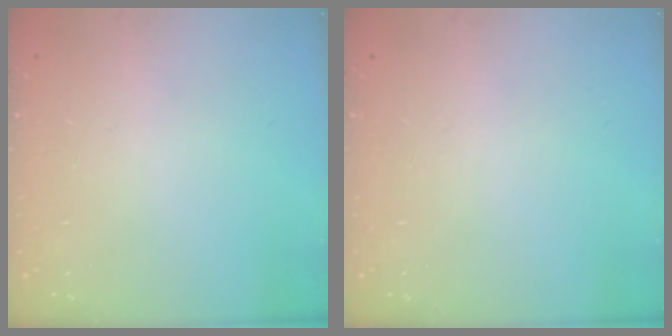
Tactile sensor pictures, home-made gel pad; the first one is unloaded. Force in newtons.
{"total": 0.0}